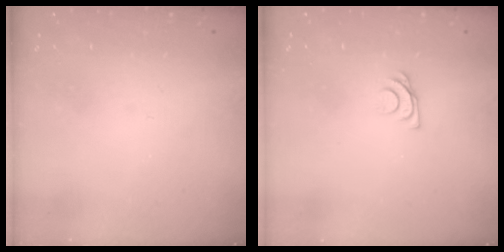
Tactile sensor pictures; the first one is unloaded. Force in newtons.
{"total": 6.1, "press": 6.0, "slide": 0.7}